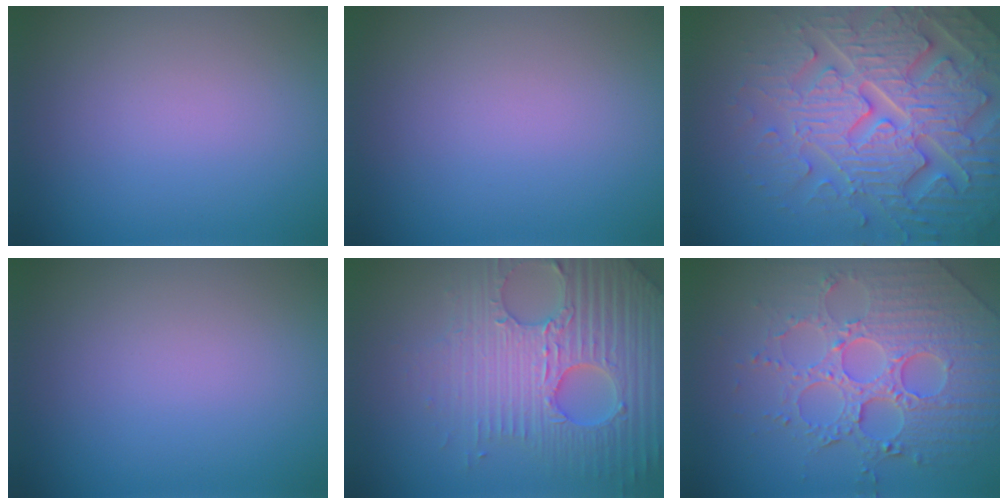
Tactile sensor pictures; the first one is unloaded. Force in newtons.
{"total": 0.0}
{"total": 8.1, "press": 7.9, "slide": 1.9}
{"total": 0.0}
{"total": 7.3, "press": 7.1, "slide": 1.8}
{"total": 8.2, "press": 5.9, "slide": 5.6}